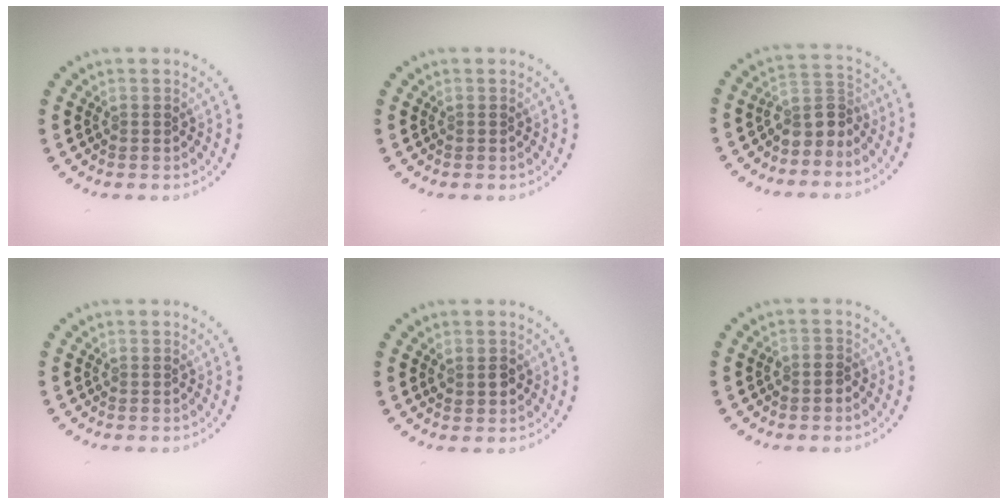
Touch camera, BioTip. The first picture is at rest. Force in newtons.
{"total": 0.0}
{"total": 3.0, "press": 2.3, "slide": 1.8}
{"total": 0.0}
{"total": 1.4, "press": 1.4, "slide": 0.3}
{"total": 1.0, "press": 0.7, "slide": 0.6}